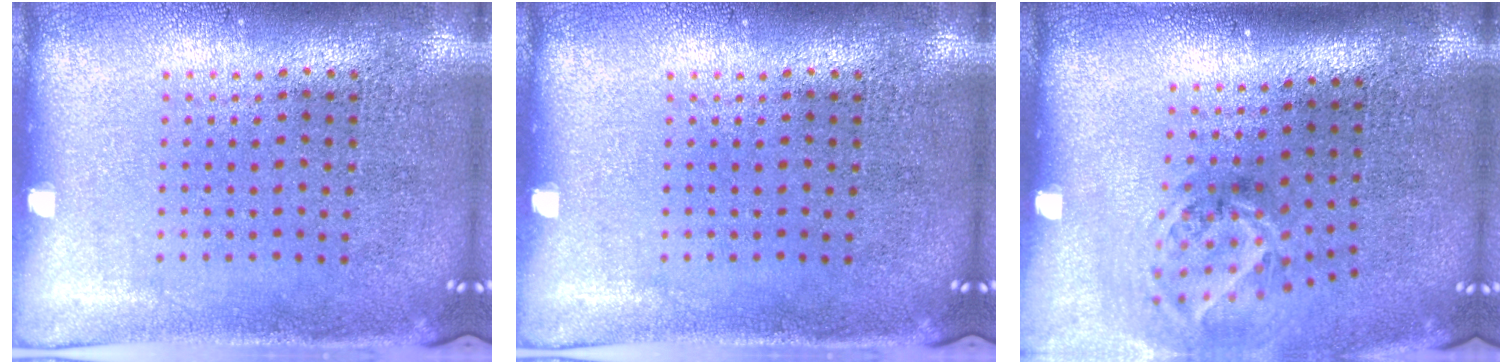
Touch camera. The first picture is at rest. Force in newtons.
{"total": 0.0}
{"total": 1.9, "press": 1.2, "slide": 1.5}